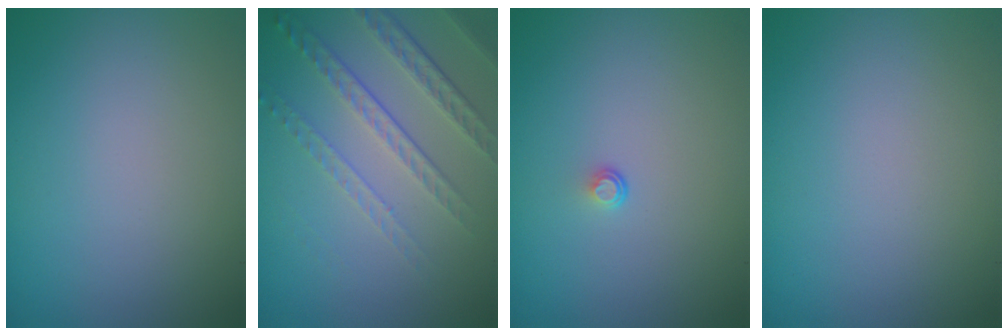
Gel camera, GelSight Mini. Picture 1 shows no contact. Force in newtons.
{"total": 4.9, "press": 3.2, "slide": 3.7}
{"total": 0.5, "press": 0.3, "slide": 0.5}
{"total": 0.0}